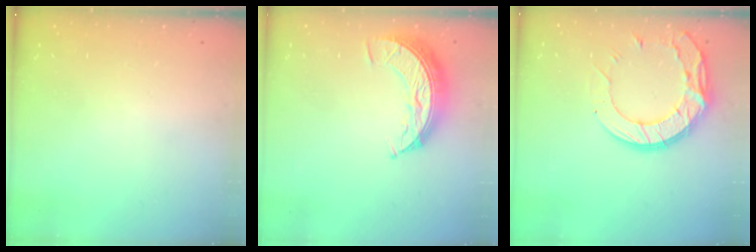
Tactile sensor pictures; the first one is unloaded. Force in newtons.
{"total": 9.5, "press": 9.5, "slide": 0.5}
{"total": 14.4, "press": 14.3, "slide": 1.2}